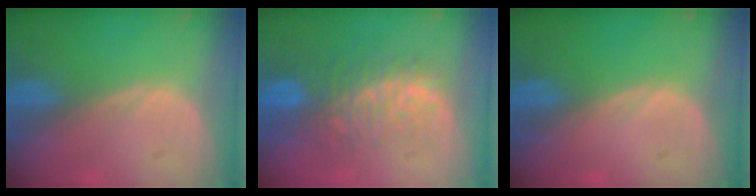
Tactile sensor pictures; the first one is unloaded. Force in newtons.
{"total": 9.9, "press": 8.6, "slide": 4.8}
{"total": 0.0}